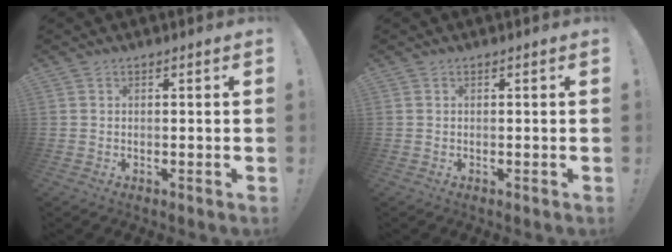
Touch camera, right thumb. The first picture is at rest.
{"total": 0.0}